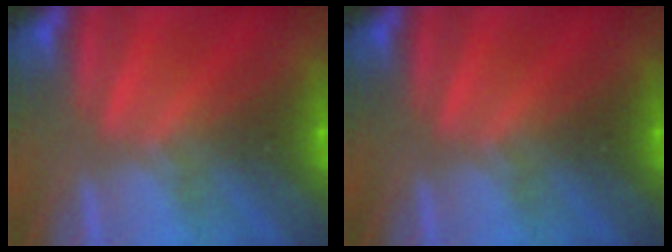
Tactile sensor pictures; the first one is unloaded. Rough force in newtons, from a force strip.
{"total": 0.0}